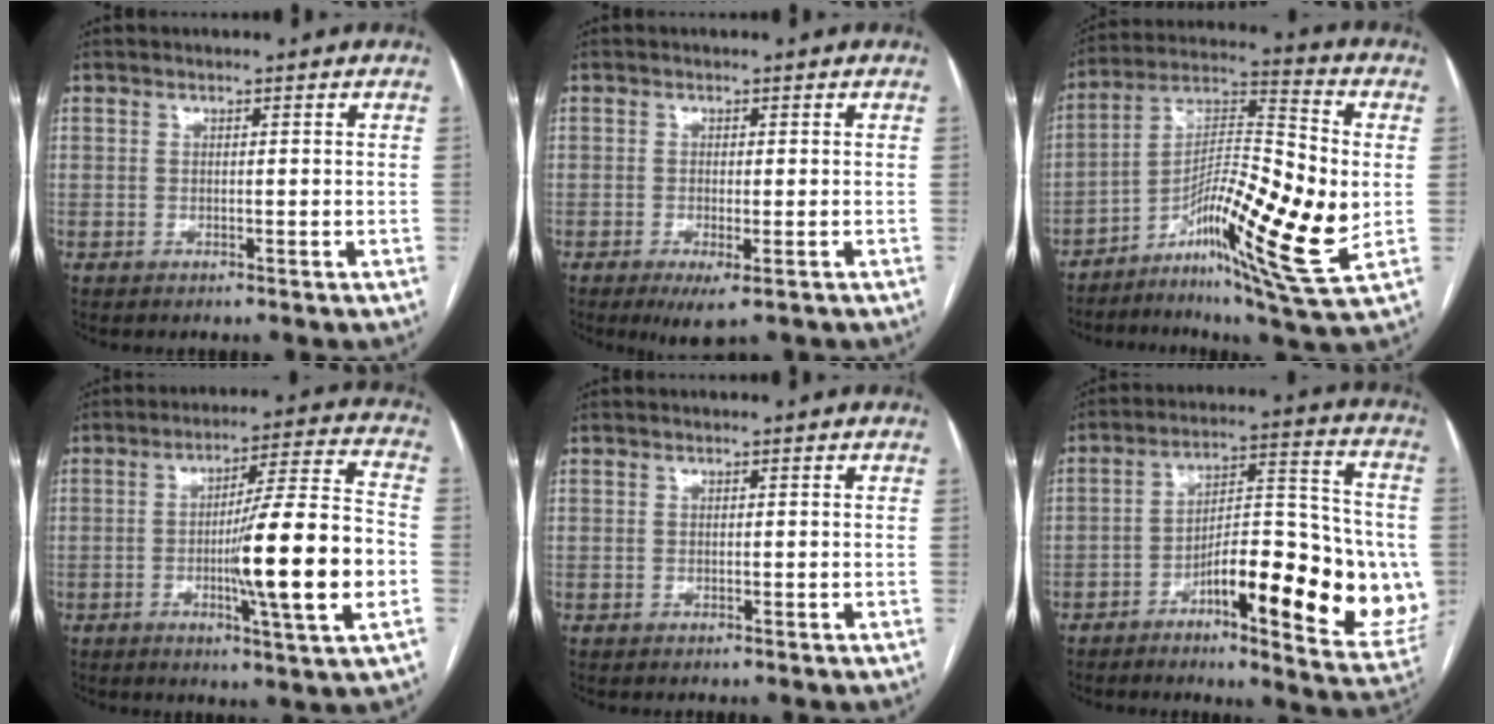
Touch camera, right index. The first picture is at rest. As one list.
[{"total": 3.8, "force": [-2.1, 0.9, 3.1], "torque": [-0.047, -0.009, -0.027]}, {"total": 20.3, "force": [-4.1, 2.9, 19.7], "torque": [-0.349, 0.000, -0.068]}, {"total": 16.5, "force": [-3.4, -0.1, 16.1], "torque": [-0.250, -0.005, -0.056]}, {"total": 0.0}, {"total": 20.9, "force": [-5.4, 5.2, 19.5], "torque": [-0.225, 0.024, -0.065]}]